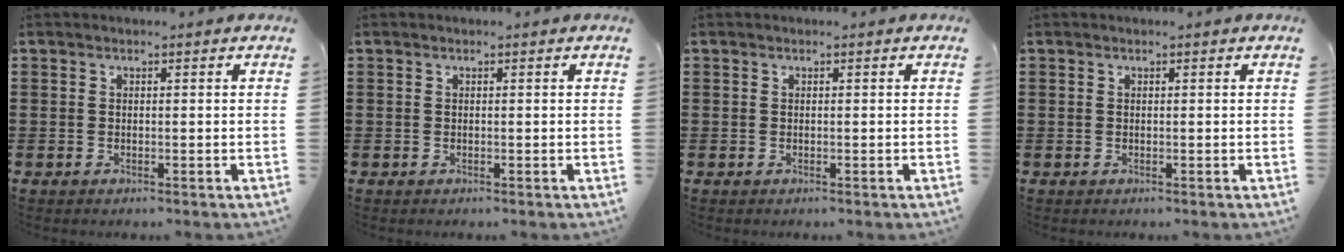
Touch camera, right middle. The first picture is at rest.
{"total": 0.0}
{"total": 0.0}
{"total": 0.0}